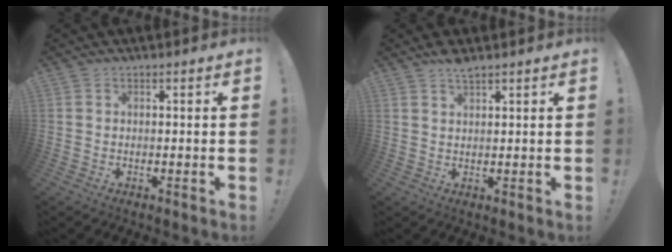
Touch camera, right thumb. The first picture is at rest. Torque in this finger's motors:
{"motor_torque": [-0.28, 0.39, 0.45, 0.10, -0.04]}